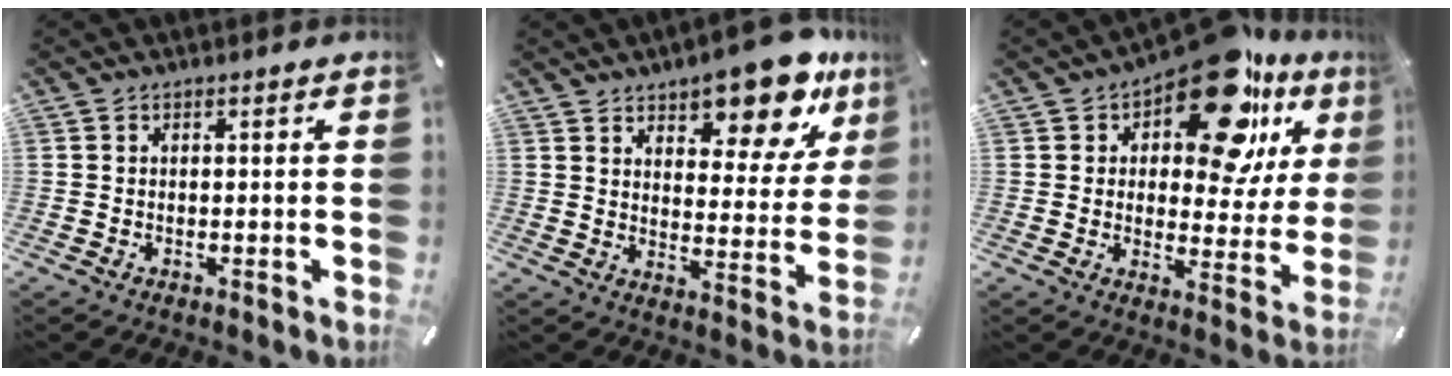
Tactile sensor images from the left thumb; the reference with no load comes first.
{"total": 15.2, "force": [11.2, 6.0, 8.4], "torque": [-0.105, -0.083, 0.185]}
{"total": 20.0, "force": [11.8, 9.5, 13.0], "torque": [-0.188, -0.074, 0.196]}